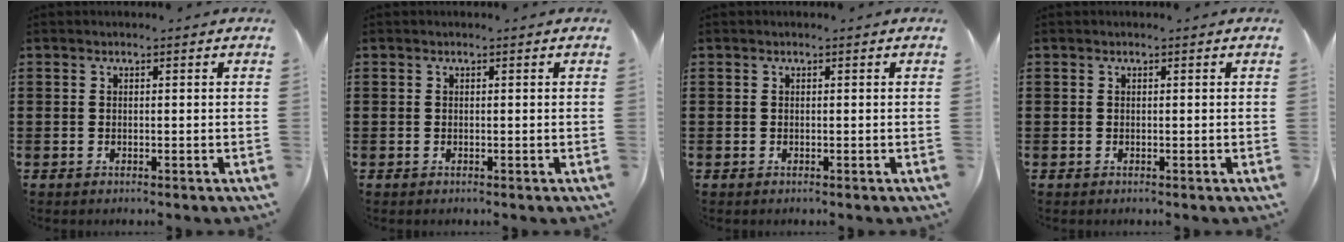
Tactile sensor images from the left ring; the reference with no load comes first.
{"total": 0.0}
{"total": 0.0}
{"total": 0.0}